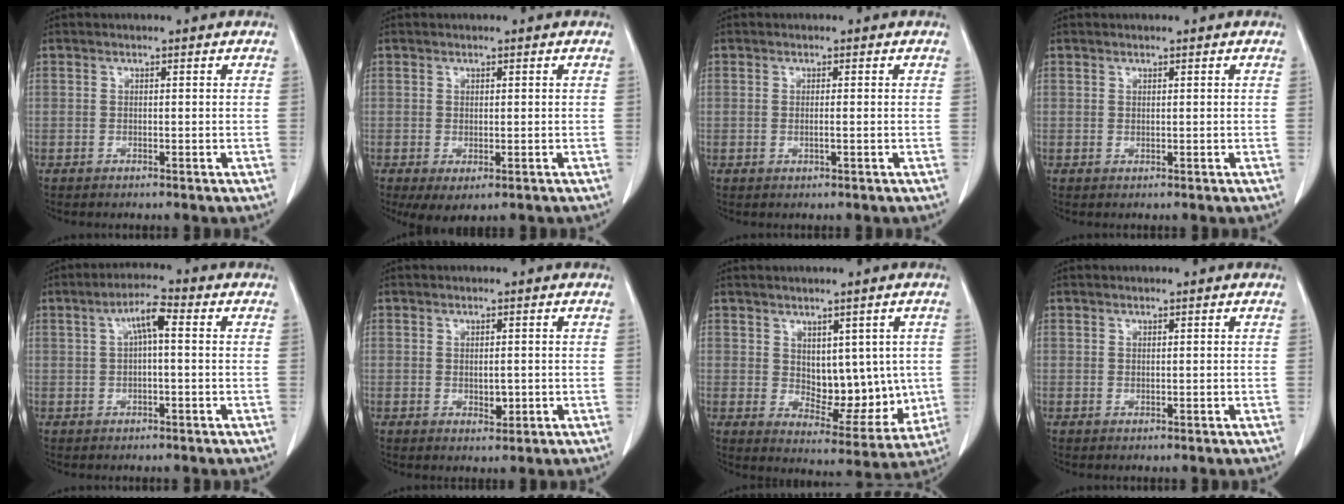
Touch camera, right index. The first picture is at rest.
{"total": 4.2, "force": [-1.7, 1.9, 3.4], "torque": [-0.056, -0.013, -0.020]}
{"total": 1.2, "force": [-0.2, 0.0, 1.2], "torque": [-0.024, -0.002, -0.003]}
{"total": 0.0}
{"total": 5.1, "force": [1.1, 1.1, 4.8], "torque": [-0.090, 0.016, 0.016]}
{"total": 2.4, "force": [-0.3, 1.2, 2.1], "torque": [-0.036, -0.005, 0.002]}
{"total": 10.4, "force": [1.1, 6.2, 8.3], "torque": [-0.102, -0.003, 0.038]}
{"total": 0.0}